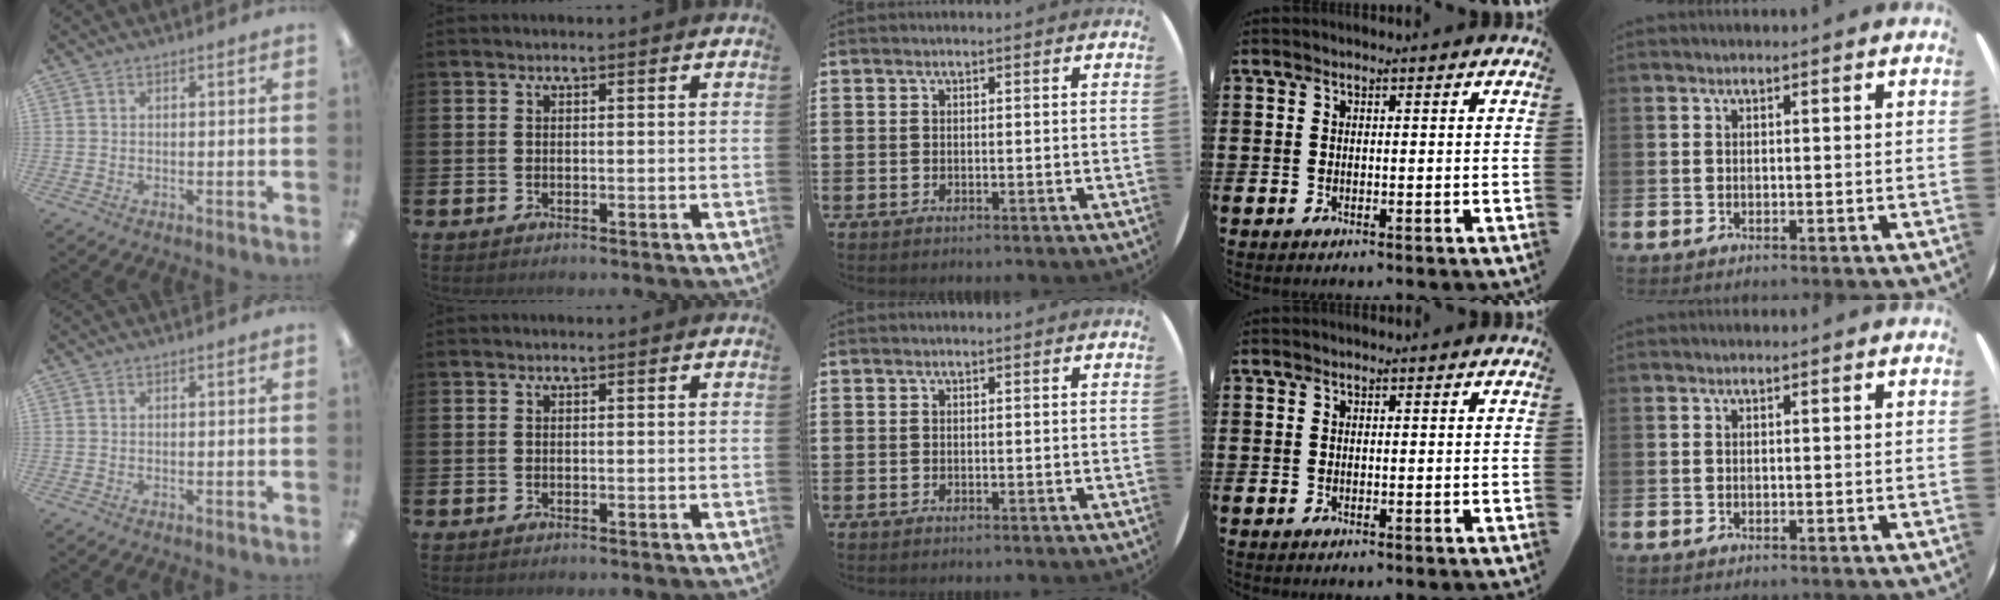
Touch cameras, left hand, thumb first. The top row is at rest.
{}